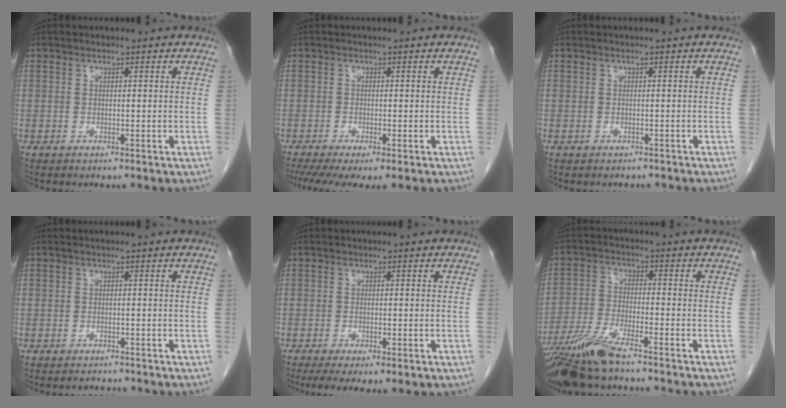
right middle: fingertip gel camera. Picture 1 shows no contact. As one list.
[{"total": 6.6, "force": [-4.6, 1.0, 4.5], "torque": [-0.068, -0.016, -0.079]}, {"total": 1.1, "force": [-1.0, 0.5, 0.1], "torque": [-0.006, 0.000, -0.014]}, {"total": 1.1, "force": [-1.1, 0.3, 0.1], "torque": [-0.005, -0.003, -0.014]}, {"total": 6.5, "force": [-4.1, 2.1, 4.6], "torque": [-0.070, -0.018, -0.061]}, {"total": 9.5, "force": [-7.4, 0.7, 5.9], "torque": [-0.122, -0.029, -0.141]}]